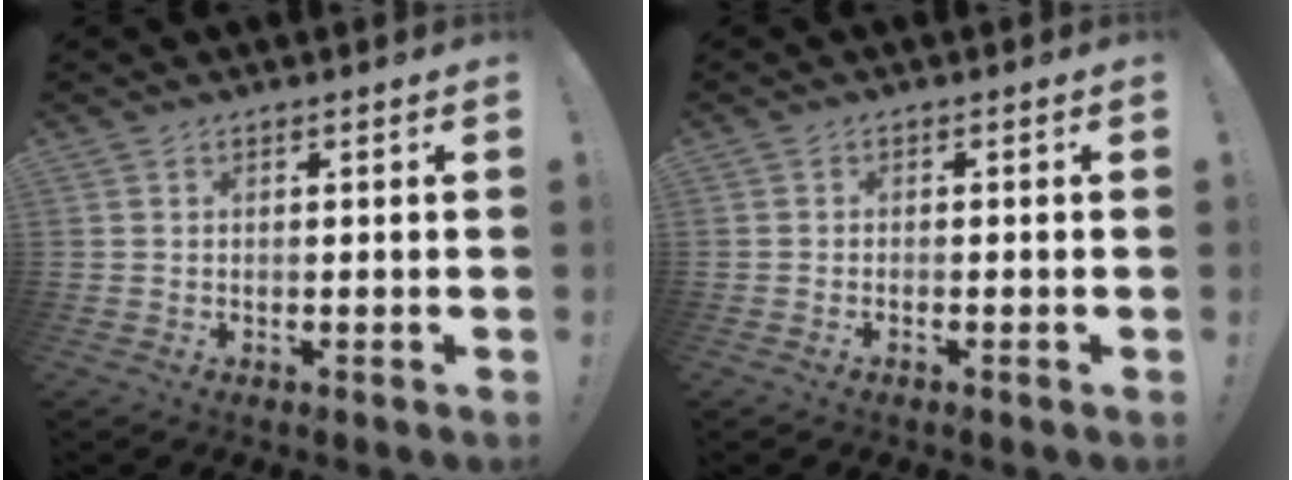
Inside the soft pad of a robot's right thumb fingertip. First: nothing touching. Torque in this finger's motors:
{"motor_torque": [-0.45, 0.11, -0.27, 0.11, -0.01]}